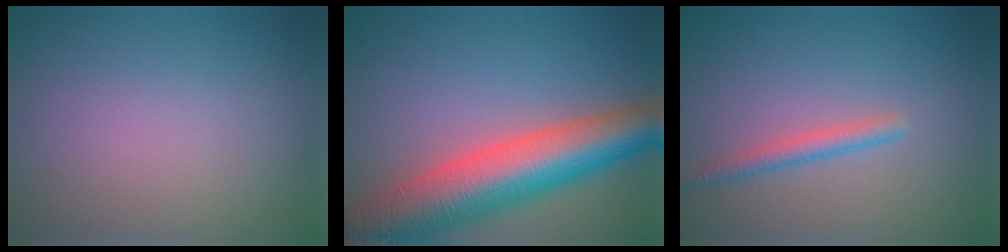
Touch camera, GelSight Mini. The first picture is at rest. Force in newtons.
{"total": 11.5, "press": 11.5, "slide": 0.5}
{"total": 1.8, "press": 1.8, "slide": 0.1}